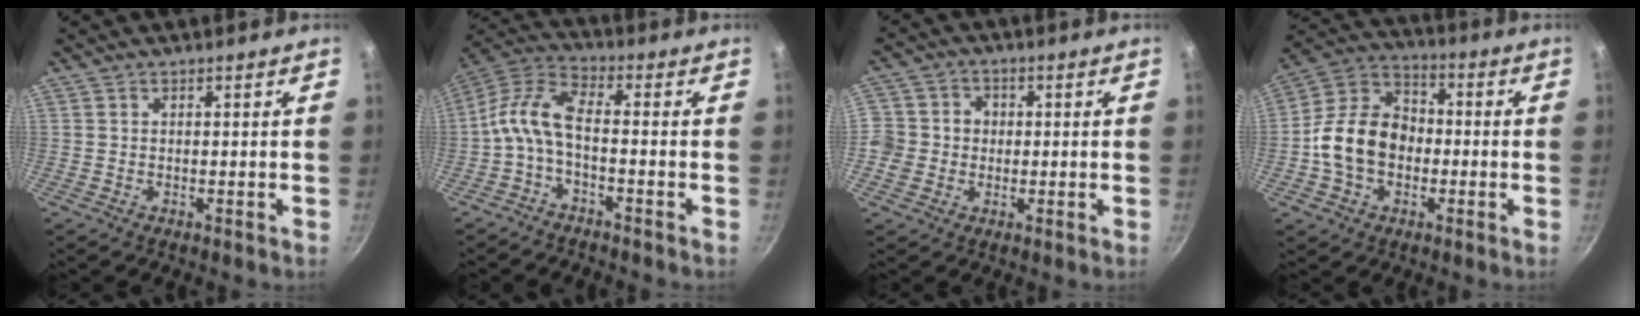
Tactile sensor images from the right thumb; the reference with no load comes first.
{"total": 8.7, "force": [-2.1, 3.7, 7.6], "torque": [-0.166, 0.045, -0.055]}
{"total": 7.8, "force": [-0.4, 7.5, 2.3], "torque": [-0.020, 0.020, -0.007]}
{"total": 14.5, "force": [-2.1, 11.0, 9.2], "torque": [-0.148, 0.039, -0.046]}